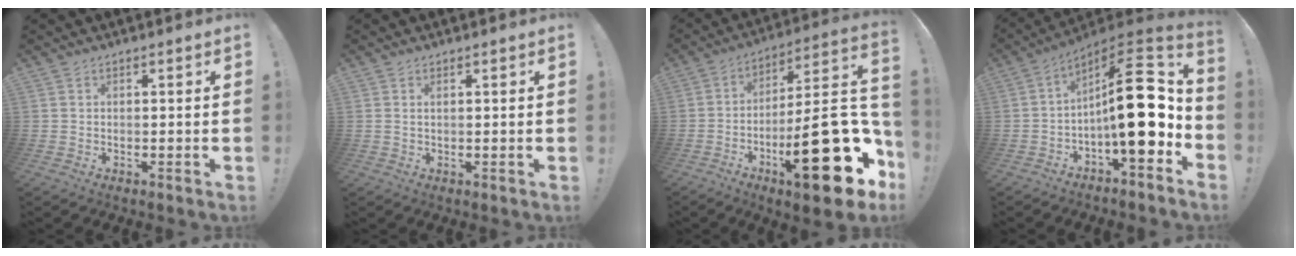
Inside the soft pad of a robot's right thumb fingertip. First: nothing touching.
{"total": 1.1, "force": [0.6, 0.2, 0.9], "torque": [-0.011, -0.002, 0.008]}
{"total": 29.8, "force": [-10.4, 8.8, 26.5], "torque": [-0.364, 0.041, -0.150]}
{"total": 20.8, "force": [-0.4, 6.9, 19.6], "torque": [-0.280, 0.004, -0.005]}